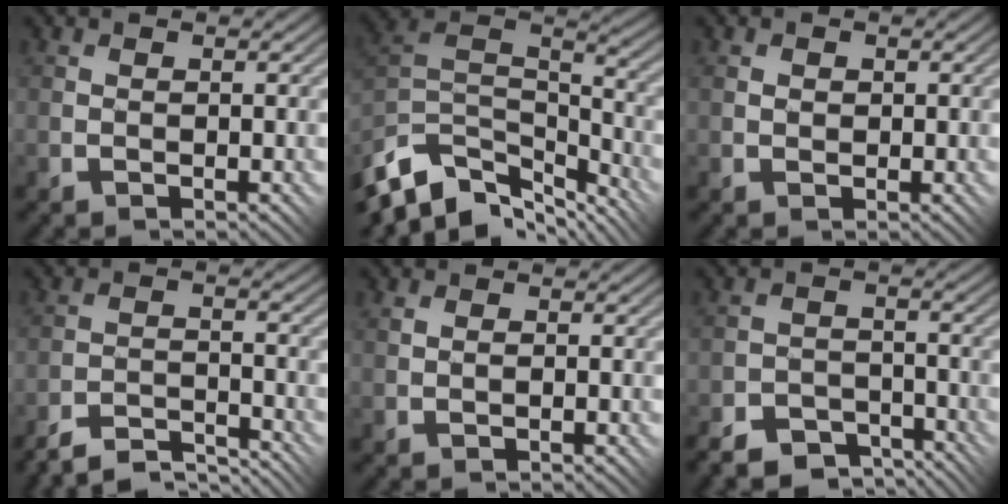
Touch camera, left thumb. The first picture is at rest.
{"total": 11.7, "force": [-8.6, 5.1, 6.0], "torque": [-0.173, 0.002, -0.144]}
{"total": 1.1, "force": [0.3, 0.9, 0.5], "torque": [-0.010, 0.005, 0.007]}
{"total": 5.7, "force": [-5.6, 0.0, 1.2], "torque": [-0.021, 0.009, -0.104]}
{"total": 1.6, "force": [0.2, 1.1, 1.1], "torque": [-0.018, 0.009, 0.003]}
{"total": 6.8, "force": [-5.8, 2.9, 2.0], "torque": [-0.032, -0.001, -0.096]}